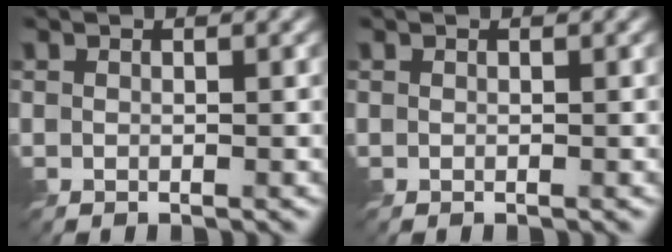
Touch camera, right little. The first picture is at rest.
{"total": 0.0}